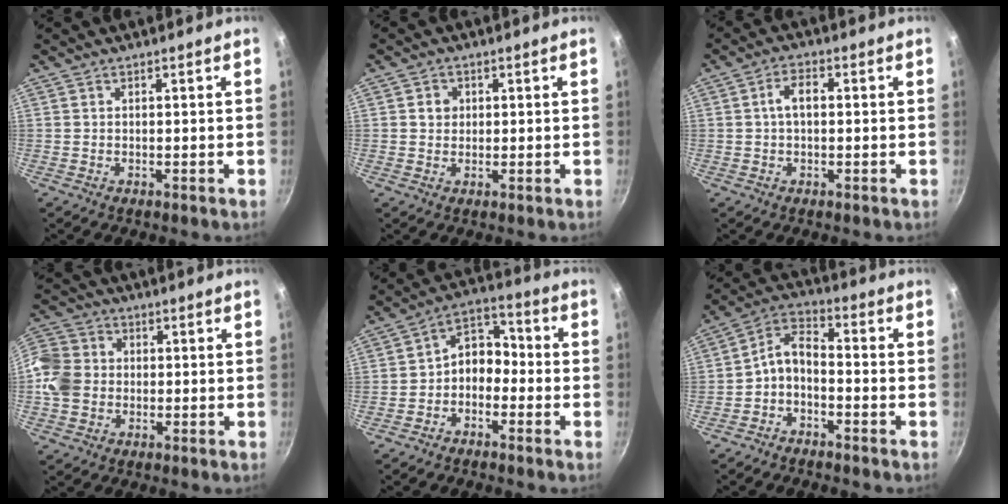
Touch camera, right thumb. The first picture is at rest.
{"total": 2.5, "force": [0.6, 2.3, 0.9], "torque": [0.000, 0.001, 0.009]}
{"total": 4.0, "force": [0.2, 2.3, 3.3], "torque": [-0.056, 0.015, 0.000]}
{"total": 10.0, "force": [-0.6, 8.4, 5.4], "torque": [-0.108, 0.024, -0.020]}
{"total": 8.1, "force": [-2.1, 5.9, 5.1], "torque": [-0.052, 0.044, -0.054]}
{"total": 6.7, "force": [-2.5, 3.9, 4.8], "torque": [-0.088, 0.045, -0.061]}